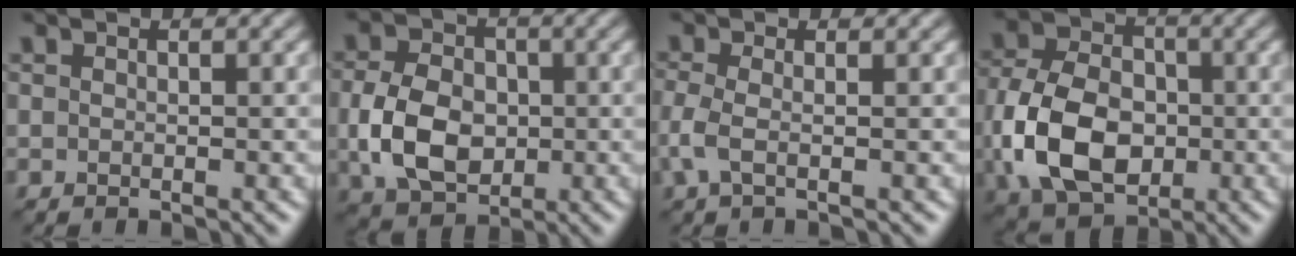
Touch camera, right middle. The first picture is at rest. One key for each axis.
{"total": 6.7, "fx": -0.9, "fy": 4.9, "fz": 4.5, "tx": -0.100, "ty": -0.004, "tz": -0.026}
{"total": 2.3, "fx": -0.7, "fy": 0.9, "fz": 2.0, "tx": -0.060, "ty": -0.004, "tz": -0.021}
{"total": 10.2, "fx": -2.3, "fy": 7.1, "fz": 7.0, "tx": -0.152, "ty": -0.006, "tz": -0.057}